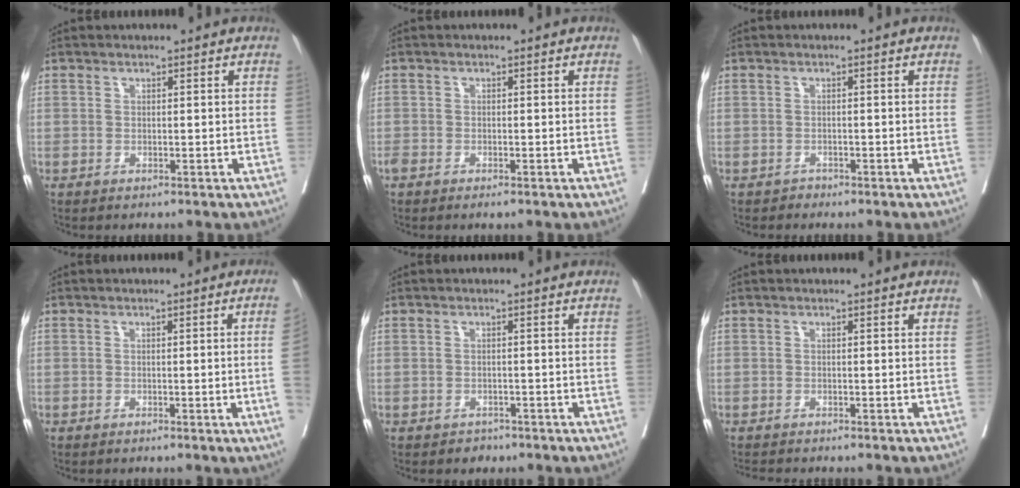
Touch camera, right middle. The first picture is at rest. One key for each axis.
{"total": 1.9, "fx": -1.4, "fy": 0.7, "fz": 1.1, "tx": -0.022, "ty": -0.004, "tz": -0.022}
{"total": 0.6, "fx": -0.5, "fy": 0.3, "fz": -0.1, "tx": 0.000, "ty": 0.000, "tz": -0.012}
{"total": 3.1, "fx": -0.4, "fy": -1.1, "fz": 2.9, "tx": -0.034, "ty": -0.006, "tz": -0.004}
{"total": 1.6, "fx": -1.2, "fy": 1.1, "fz": 0.1, "tx": -0.005, "ty": 0.003, "tz": -0.017}
{"total": 1.6, "fx": -1.5, "fy": 0.0, "fz": 0.4, "tx": -0.008, "ty": -0.004, "tz": -0.022}